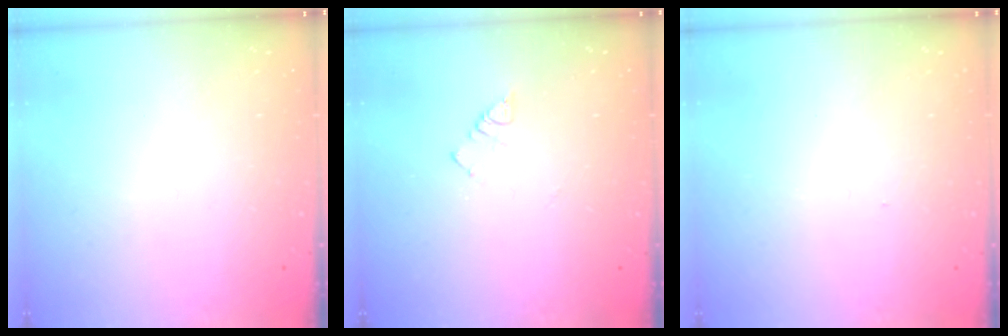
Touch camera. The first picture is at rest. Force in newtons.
{"total": 3.9, "press": 3.9, "slide": 0.4}
{"total": 3.1, "press": 3.1, "slide": 0.5}